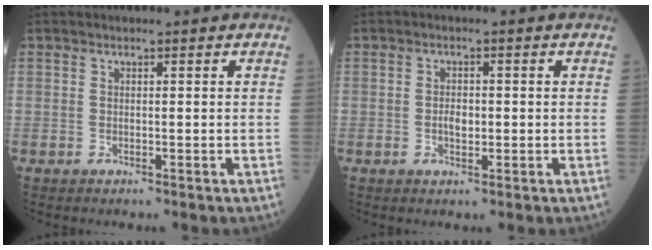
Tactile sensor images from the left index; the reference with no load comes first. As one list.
[{"total": 2.0, "force": [-0.2, 1.1, 1.7], "torque": [-0.032, 0.002, -0.003]}]